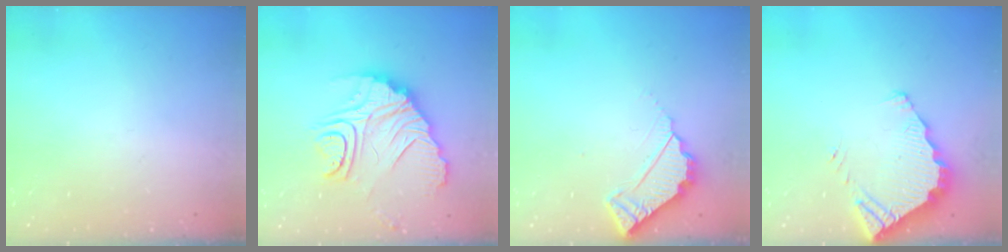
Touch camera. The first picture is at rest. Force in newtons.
{"total": 15.8, "press": 15.7, "slide": 1.6}
{"total": 4.7, "press": 4.7, "slide": 0.4}
{"total": 3.9, "press": 3.9, "slide": 0.3}